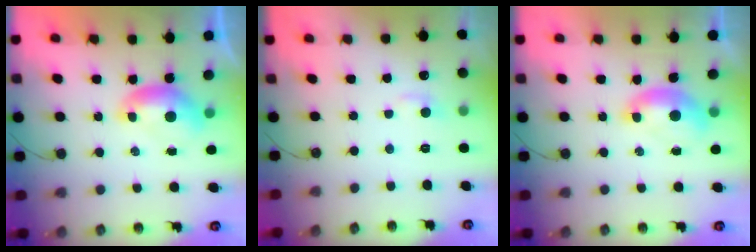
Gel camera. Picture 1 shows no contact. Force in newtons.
{"total": 1.5, "press": 1.4, "slide": 0.6}
{"total": 1.9, "press": 1.7, "slide": 0.6}